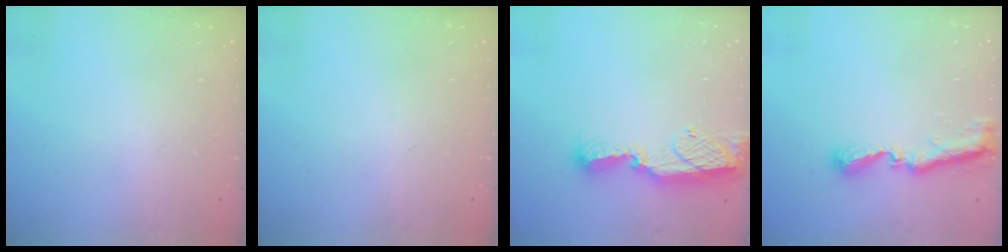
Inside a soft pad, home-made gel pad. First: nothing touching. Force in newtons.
{"total": 0.0}
{"total": 13.3, "press": 12.2, "slide": 5.5}
{"total": 8.8, "press": 8.8, "slide": 0.7}